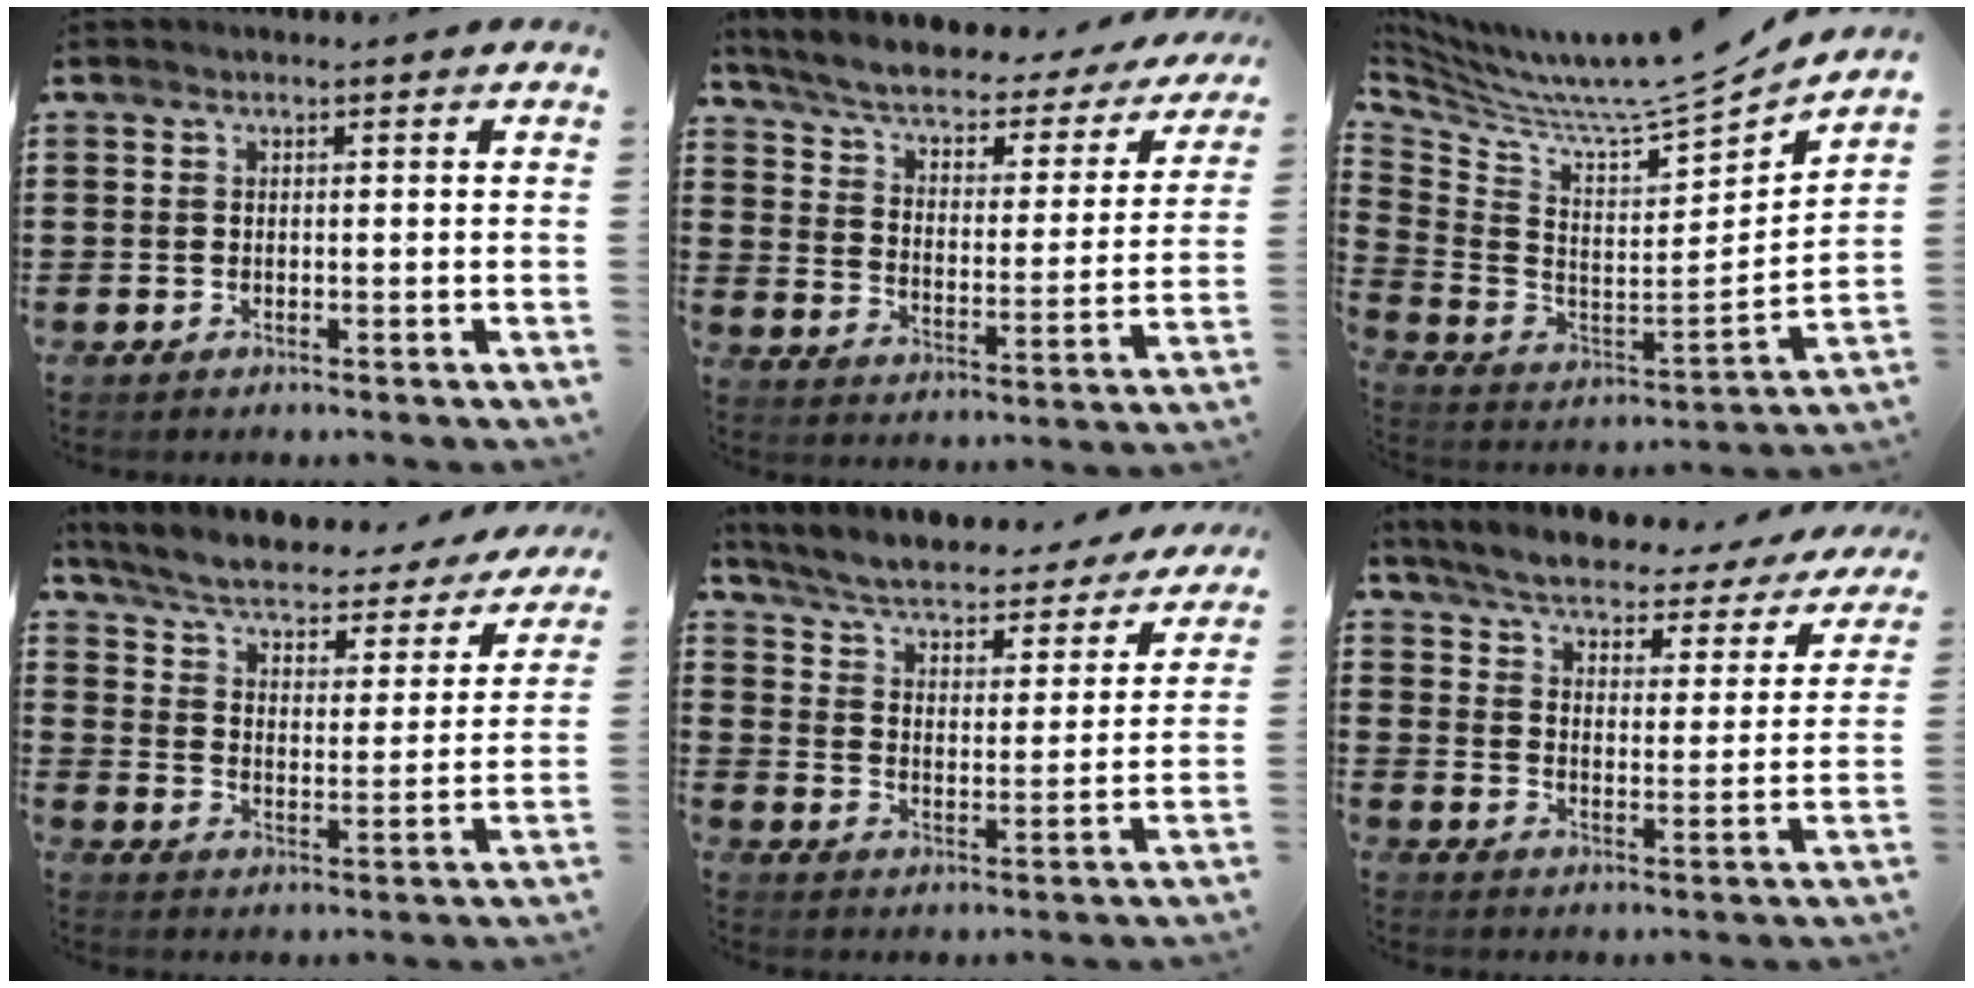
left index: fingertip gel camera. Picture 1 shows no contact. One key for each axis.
{"total": 4.4, "fx": 3.1, "fy": 1.4, "fz": 2.9, "tx": -0.071, "ty": -0.026, "tz": 0.043}
{"total": 7.3, "fx": 6.8, "fy": -0.7, "fz": 2.7, "tx": -0.080, "ty": -0.072, "tz": 0.100}
{"total": 4.3, "fx": 3.3, "fy": 1.1, "fz": 2.6, "tx": -0.068, "ty": -0.029, "tz": 0.048}
{"total": 4.4, "fx": 3.9, "fy": 0.5, "fz": 2.0, "tx": -0.060, "ty": -0.036, "tz": 0.058}
{"total": 4.0, "fx": 3.7, "fy": 0.6, "fz": 1.5, "tx": -0.053, "ty": -0.029, "tz": 0.055}